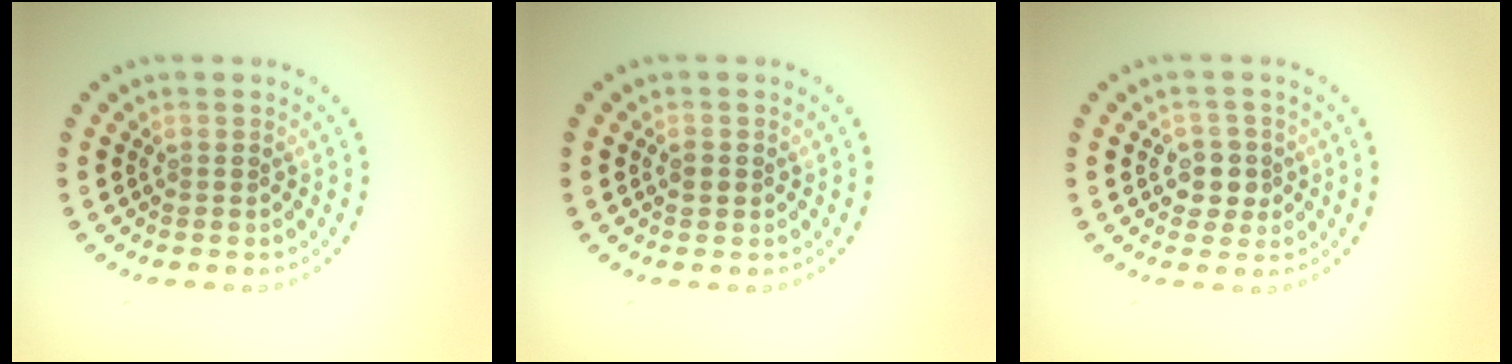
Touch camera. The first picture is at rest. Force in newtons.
{"total": 1.1, "press": 1.1, "slide": 0.1}
{"total": 2.2, "press": 2.0, "slide": 0.8}